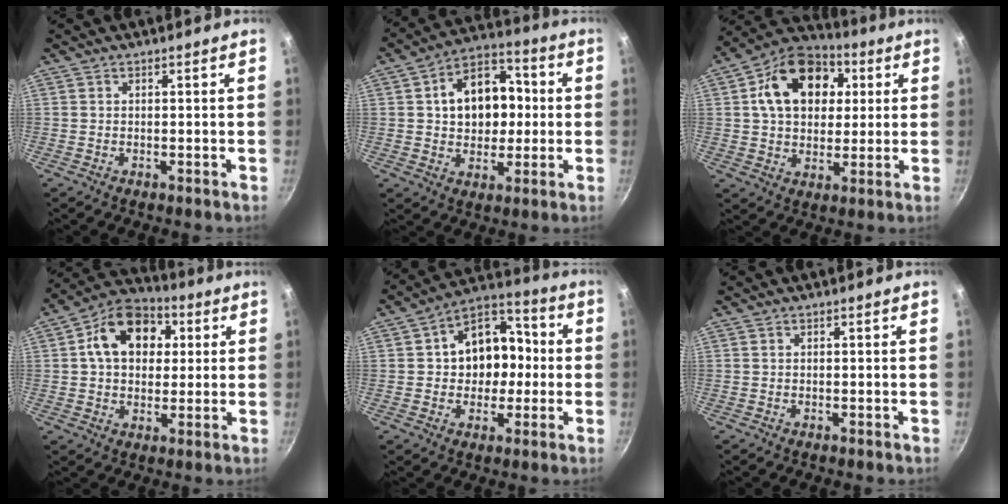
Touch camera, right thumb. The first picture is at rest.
{"total": 14.8, "force": [1.6, 10.9, 9.9], "torque": [-0.110, 0.024, 0.017]}
{"total": 17.9, "force": [4.5, 13.0, 11.4], "torque": [-0.158, 0.017, 0.061]}
{"total": 14.6, "force": [3.5, 10.8, 9.2], "torque": [-0.117, 0.018, 0.041]}
{"total": 13.9, "force": [0.3, 11.0, 8.4], "torque": [-0.073, 0.037, -0.004]}
{"total": 0.0}